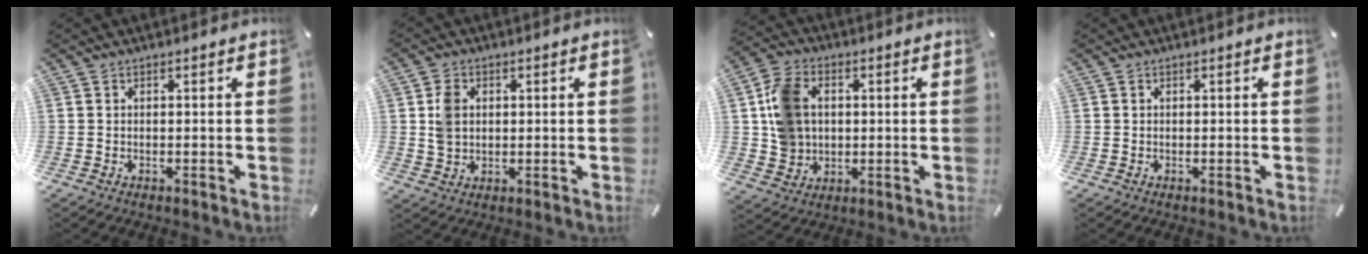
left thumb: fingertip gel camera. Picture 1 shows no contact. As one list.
[{"total": 5.3, "force": [0.7, 4.3, 3.1], "torque": [-0.063, 0.004, 0.013]}, {"total": 10.4, "force": [1.8, 8.8, 5.2], "torque": [-0.101, 0.016, 0.039]}, {"total": 0.0}]